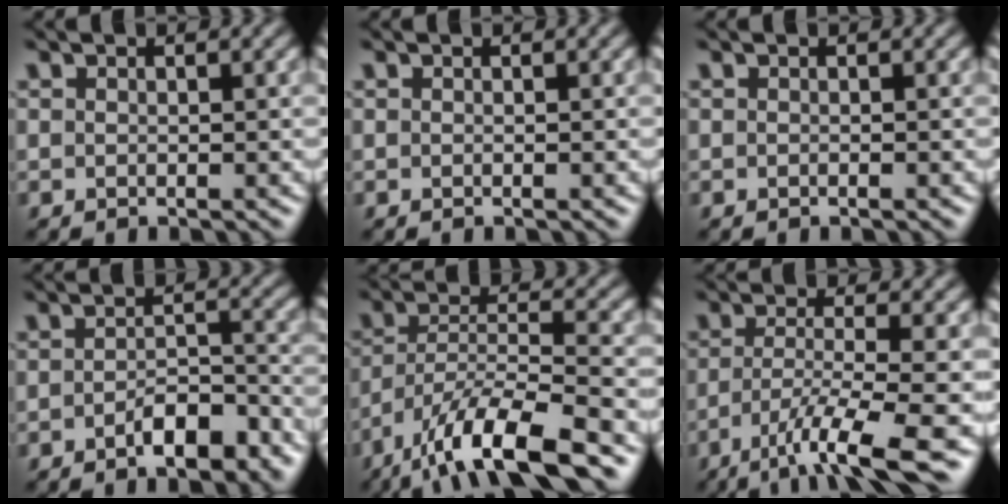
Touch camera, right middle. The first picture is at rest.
{"total": 0.0}
{"total": 0.0}
{"total": 4.4, "force": [-2.5, 1.6, 3.2], "torque": [-0.048, 0.006, -0.039]}
{"total": 10.1, "force": [-6.8, 2.4, 7.0], "torque": [-0.120, 0.005, -0.126]}
{"total": 7.1, "force": [-3.9, 1.1, 5.9], "torque": [-0.095, -0.007, -0.072]}